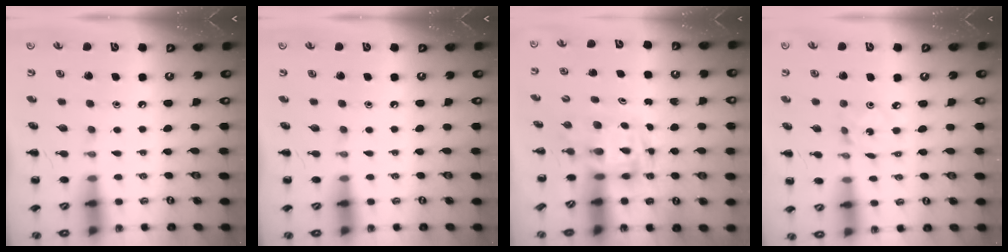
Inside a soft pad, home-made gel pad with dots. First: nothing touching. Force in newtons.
{"total": 0.0}
{"total": 3.5, "press": 3.5, "slide": 0.6}
{"total": 2.2, "press": 2.2, "slide": 0.4}